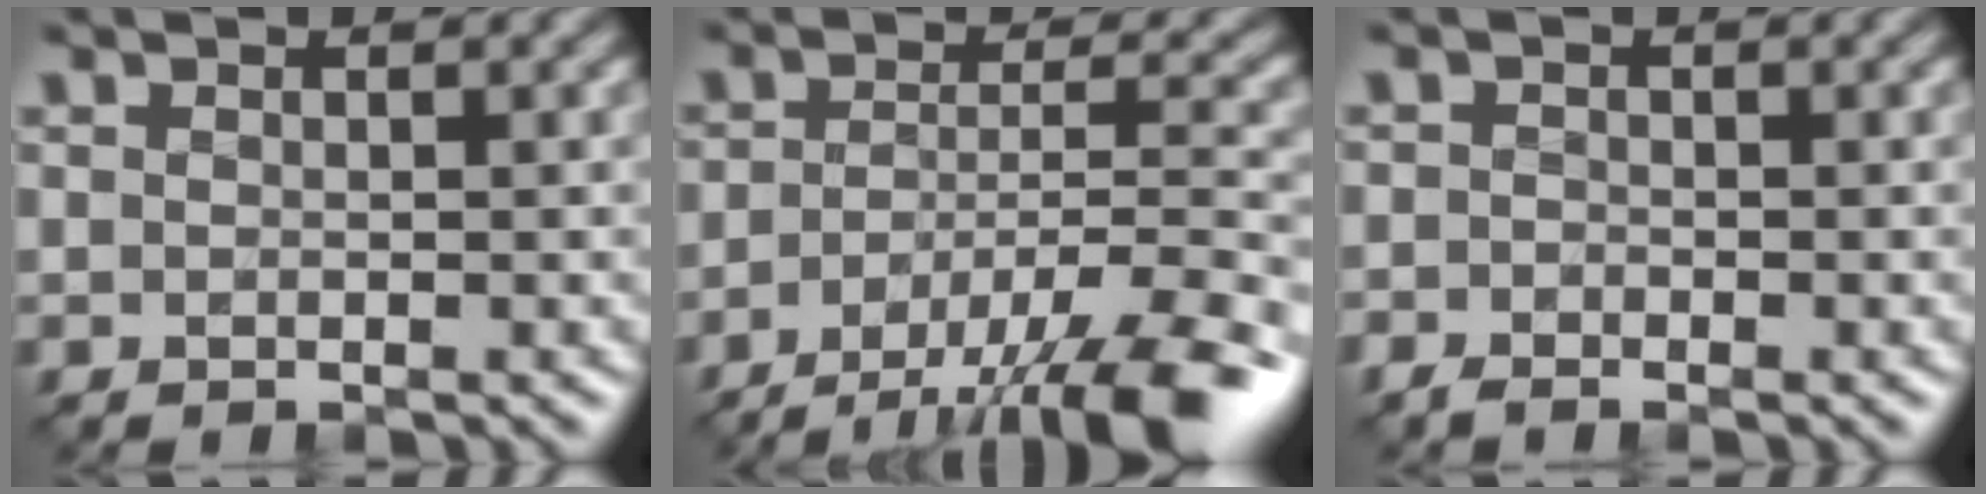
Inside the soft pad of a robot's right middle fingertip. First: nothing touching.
{"total": 10.2, "force": [-6.9, 2.6, 7.0], "torque": [-0.116, -0.008, -0.110]}
{"total": 1.3, "force": [-1.1, 0.6, 0.4], "torque": [-0.008, -0.002, -0.026]}